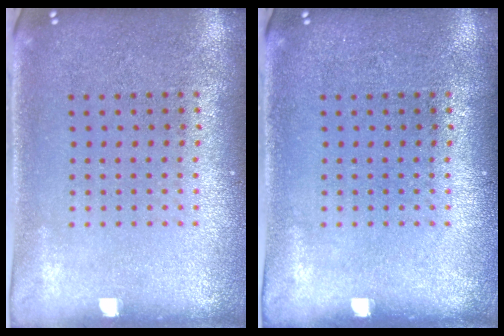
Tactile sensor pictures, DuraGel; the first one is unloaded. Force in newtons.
{"total": 0.0}